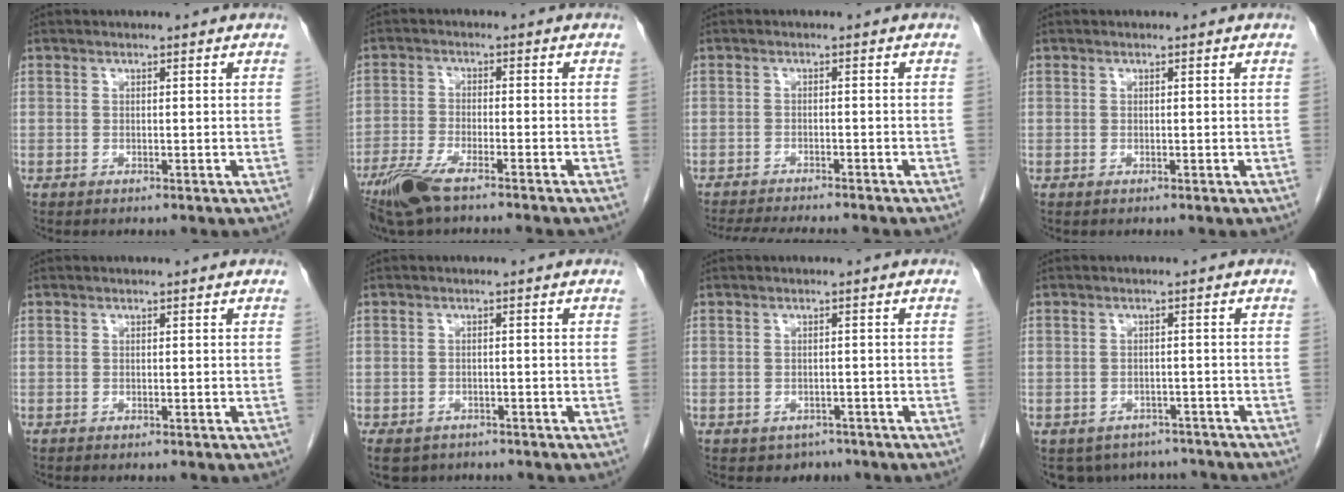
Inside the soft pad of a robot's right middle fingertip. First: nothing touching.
{"total": 8.2, "force": [-6.4, 0.8, 5.1], "torque": [-0.097, -0.019, -0.113]}
{"total": 10.6, "force": [-9.6, 1.3, 4.2], "torque": [-0.059, -0.013, -0.133]}
{"total": 0.0}
{"total": 0.0}
{"total": 6.4, "force": [-4.6, 4.1, 1.6], "torque": [-0.033, -0.005, -0.068]}
{"total": 2.6, "force": [-1.8, 1.9, 0.2], "torque": [-0.002, 0.006, -0.022]}
{"total": 8.0, "force": [-6.9, 4.1, 0.8], "torque": [-0.003, 0.009, -0.081]}